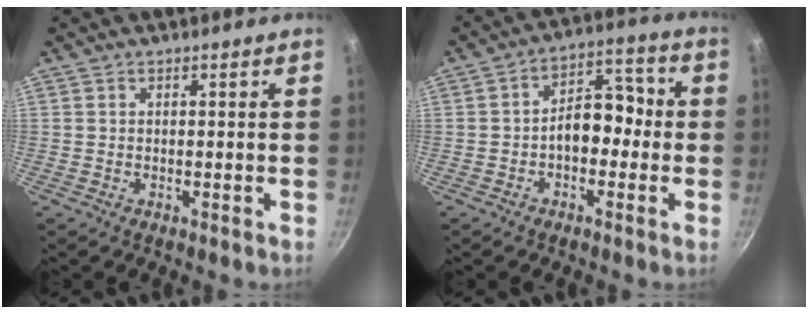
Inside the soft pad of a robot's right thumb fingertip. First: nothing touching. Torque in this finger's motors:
{"motor_torque": [0.90, 1.10, 1.00, -0.44, 0.09]}